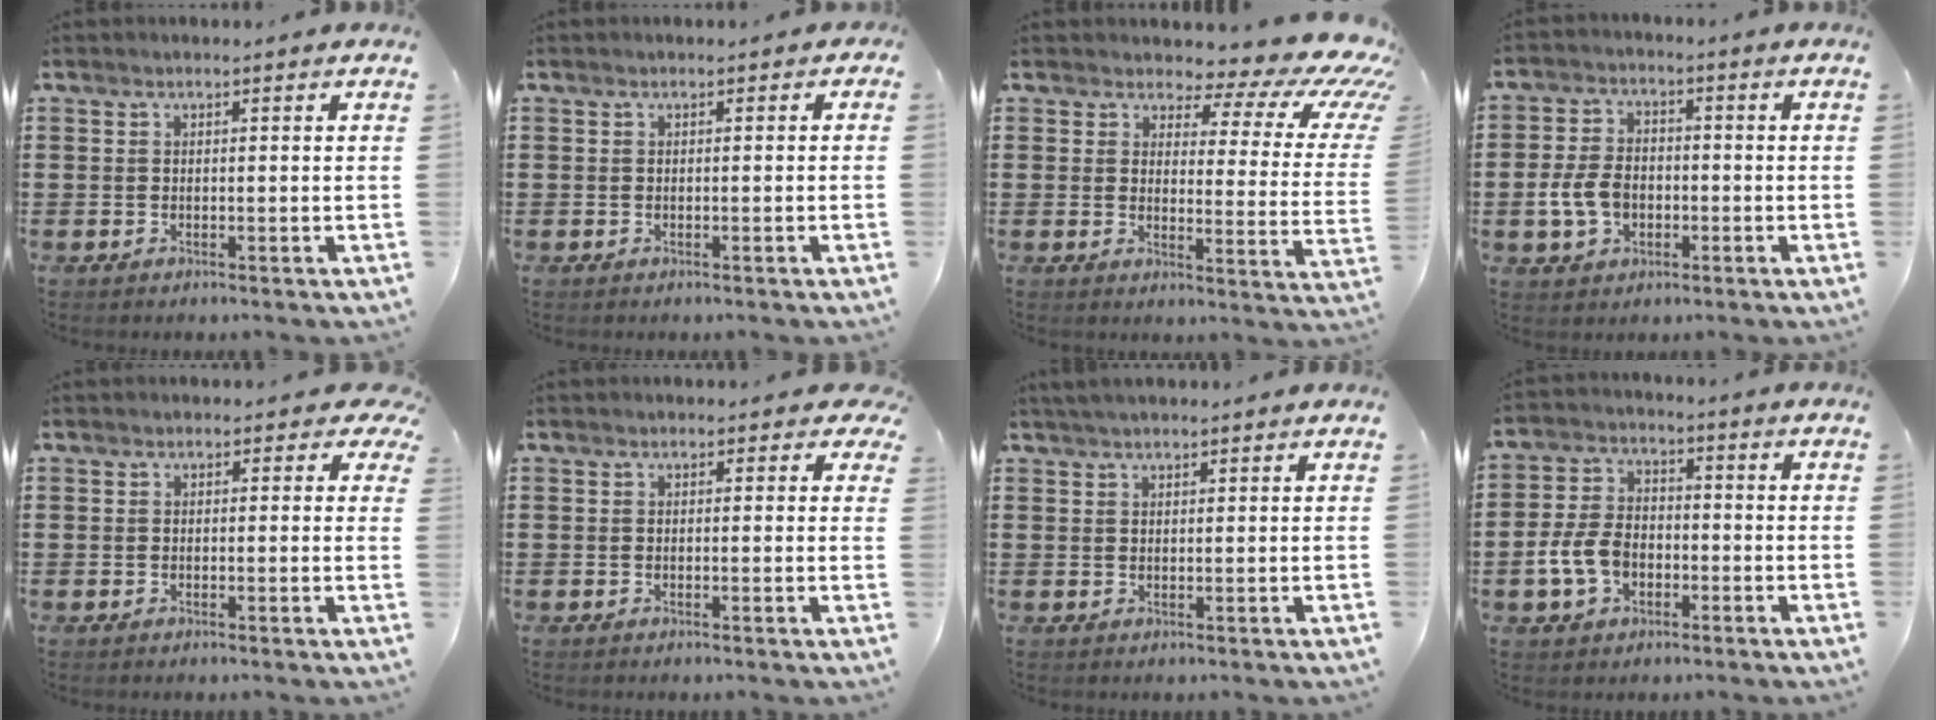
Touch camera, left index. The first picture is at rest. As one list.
[{"total": 0.6, "force": [-0.4, 0.5, 0.1], "torque": [-0.004, 0.001, -0.008]}, {"total": 6.4, "force": [4.3, 2.6, 4.0], "torque": [-0.064, -0.033, 0.067]}, {"total": 6.2, "force": [-1.5, 4.4, 4.2], "torque": [-0.104, 0.002, -0.033]}, {"total": 1.4, "force": [0.3, 1.0, 0.9], "torque": [-0.006, 0.003, -0.001]}, {"total": 1.0, "force": [0.2, 0.8, 0.6], "torque": [-0.007, 0.004, 0.000]}, {"total": 1.7, "force": [1.5, 0.3, 0.7], "torque": [-0.016, 0.003, 0.027]}, {"total": 7.1, "force": [-2.4, 4.9, 4.6], "torque": [-0.116, 0.006, -0.052]}]